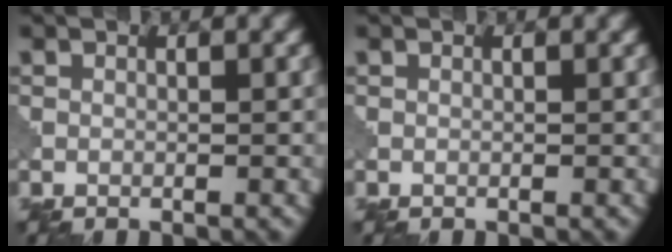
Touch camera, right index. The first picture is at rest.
{"total": 0.0}